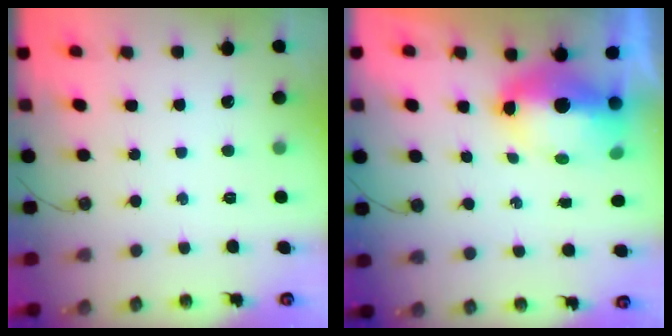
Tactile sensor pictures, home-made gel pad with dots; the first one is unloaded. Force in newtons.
{"total": 10.3, "press": 10.1, "slide": 1.7}